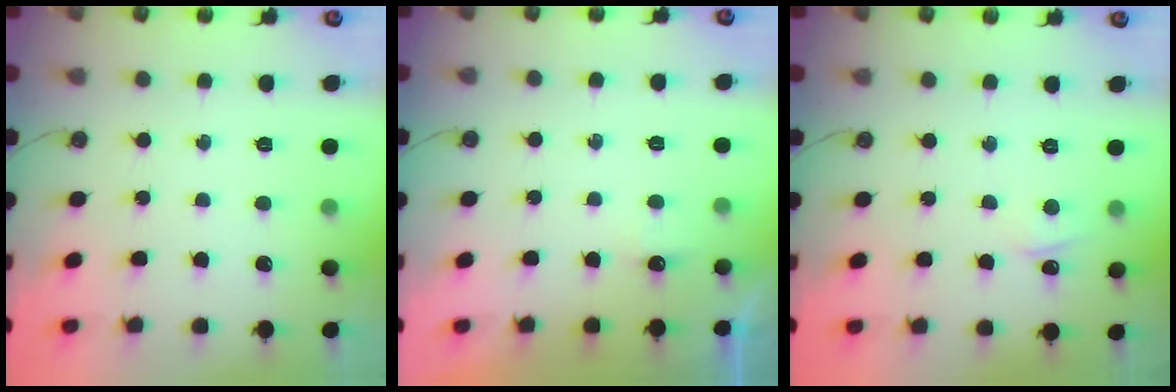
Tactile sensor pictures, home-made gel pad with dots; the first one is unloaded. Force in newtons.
{"total": 2.7, "press": 2.6, "slide": 0.8}
{"total": 2.4, "press": 2.4, "slide": 0.3}